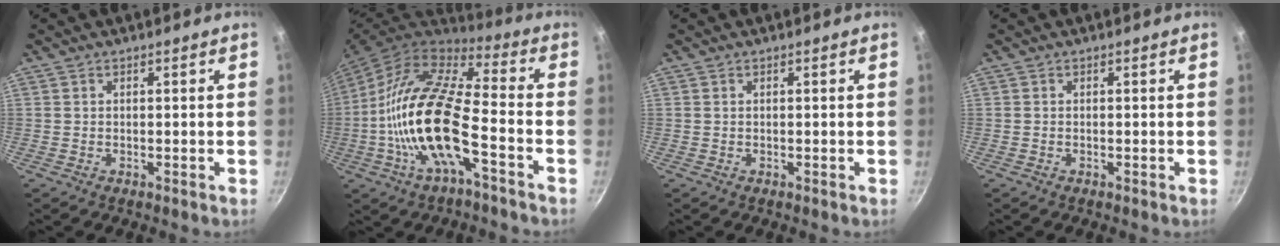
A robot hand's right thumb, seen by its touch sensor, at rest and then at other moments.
{"total": 19.6, "force": [-5.5, 7.1, 17.5], "torque": [-0.331, 0.038, -0.122]}
{"total": 0.0}
{"total": 0.0}